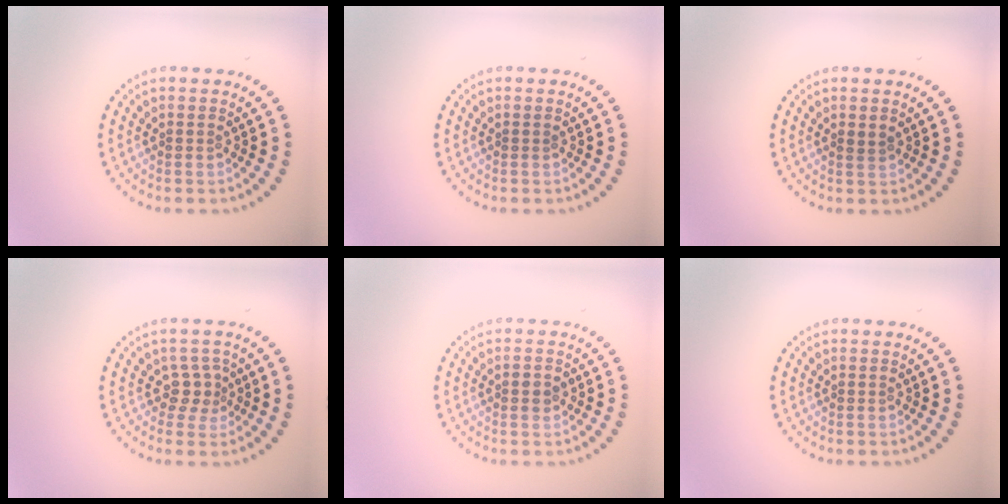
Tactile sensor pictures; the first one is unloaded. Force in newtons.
{"total": 0.0}
{"total": 0.7, "press": 0.6, "slide": 0.3}
{"total": 1.9, "press": 1.2, "slide": 1.4}
{"total": 0.9, "press": 0.9, "slide": 0.0}
{"total": 0.0}